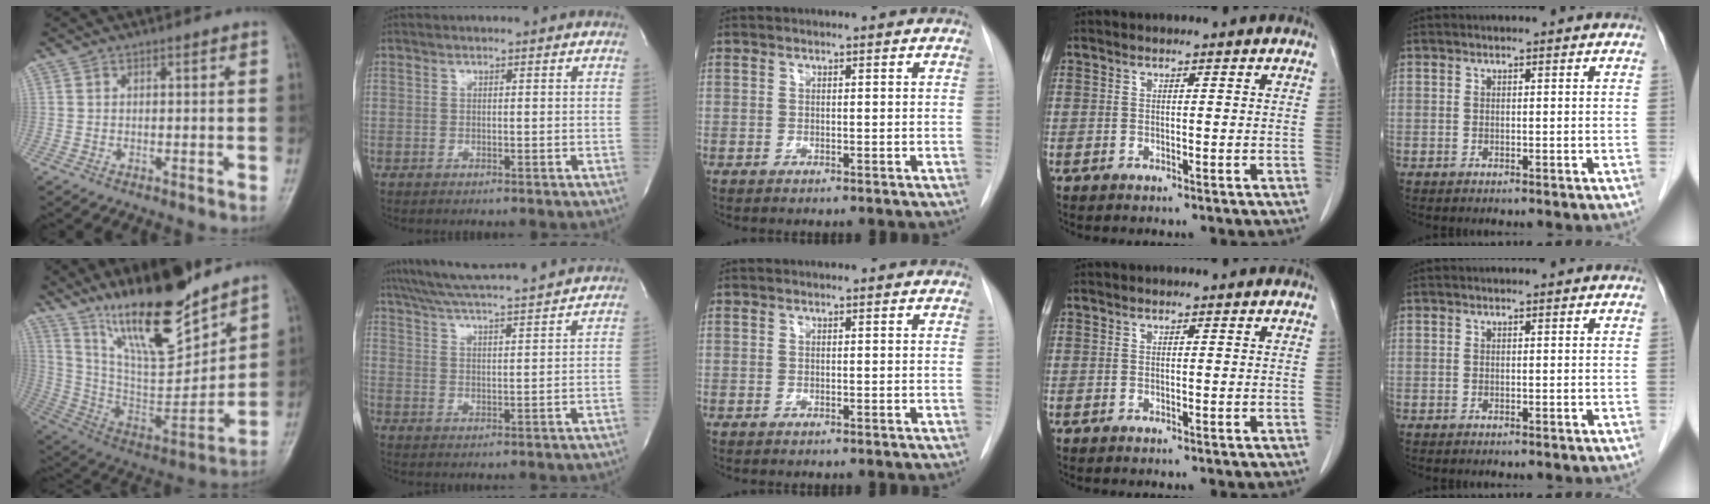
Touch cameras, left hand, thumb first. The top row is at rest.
{"thumb": {"total": 22.2, "force": [16.2, 6.3, 13.9], "torque": [-0.198, -0.090, 0.293]}, "index": {"total": 16.9, "force": [15.3, 0.3, 7.2], "torque": [-0.133, 0.018, 0.220]}}